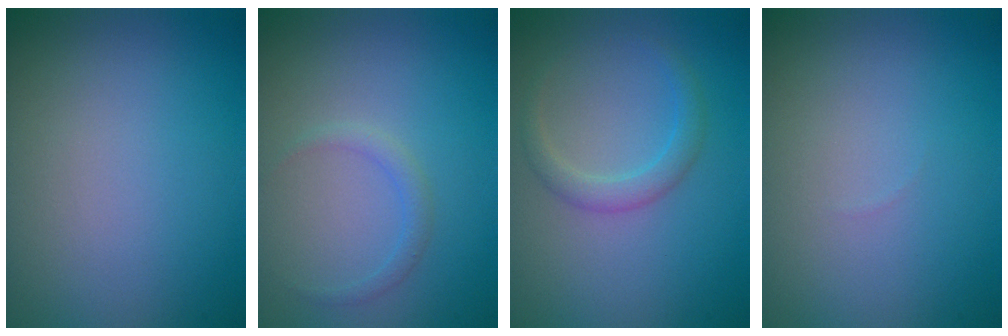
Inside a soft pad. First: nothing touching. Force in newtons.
{"total": 1.0, "press": 1.0, "slide": 0.0}
{"total": 1.9, "press": 1.9, "slide": 0.0}
{"total": 0.0}